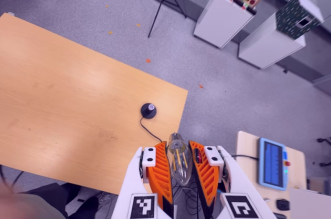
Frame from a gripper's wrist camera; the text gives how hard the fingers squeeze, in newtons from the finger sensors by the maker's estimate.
{"total": 19.0, "left": 21.0, "right": 16.9}